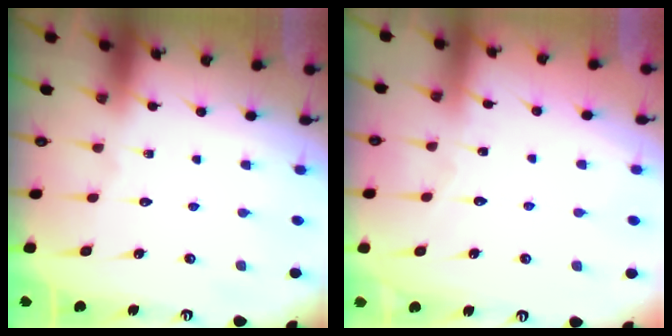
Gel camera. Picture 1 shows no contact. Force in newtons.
{"total": 4.0, "press": 4.0, "slide": 0.5}